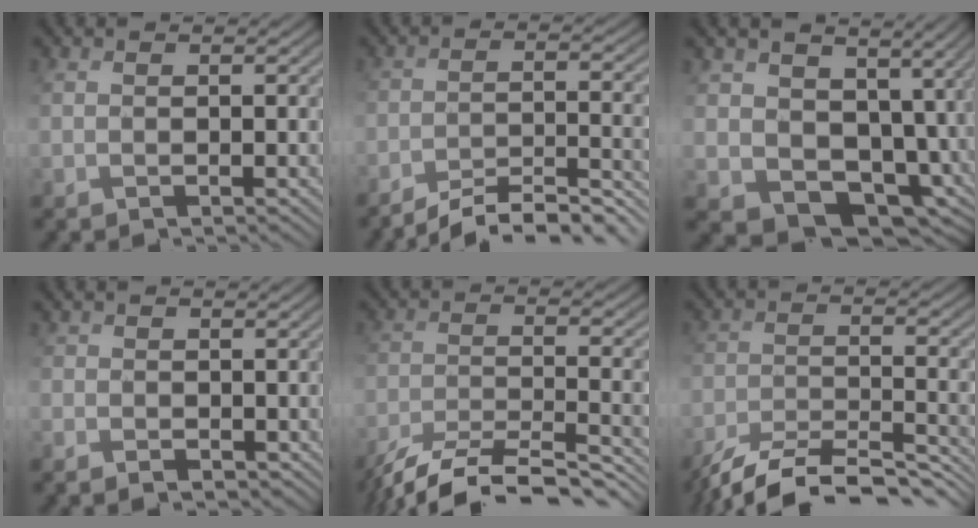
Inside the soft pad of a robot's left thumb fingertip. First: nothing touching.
{"total": 8.1, "force": [-7.6, 1.0, 2.5], "torque": [-0.030, 0.004, -0.118]}
{"total": 10.4, "force": [-0.6, 8.7, 5.7], "torque": [-0.142, -0.046, 0.006]}
{"total": 0.6, "force": [-0.3, 0.4, -0.3], "torque": [0.009, -0.004, -0.004]}
{"total": 13.3, "force": [-12.3, 2.0, 4.6], "torque": [-0.068, -0.015, -0.190]}
{"total": 12.0, "force": [-11.1, 2.1, 4.0], "torque": [-0.063, -0.012, -0.170]}